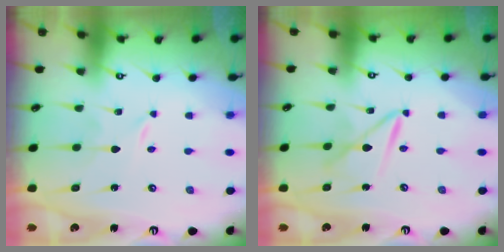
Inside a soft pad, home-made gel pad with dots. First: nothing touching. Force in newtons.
{"total": 7.1, "press": 7.0, "slide": 0.6}